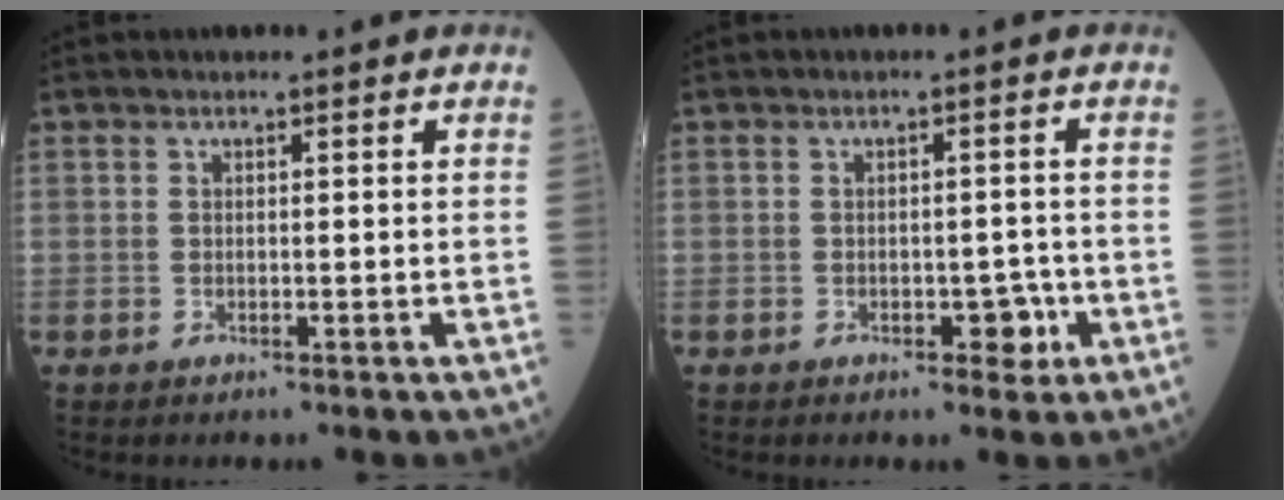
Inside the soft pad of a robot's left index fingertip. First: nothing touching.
{"total": 3.1, "force": [-1.4, 1.7, 2.2], "torque": [-0.022, 0.005, -0.015]}